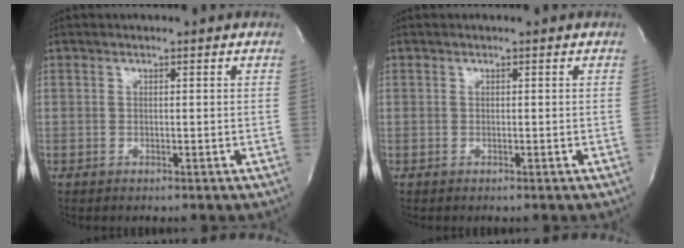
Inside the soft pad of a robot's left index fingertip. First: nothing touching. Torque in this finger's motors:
{"motor_torque": [0.00, 0.00, 0.00, 0.00]}